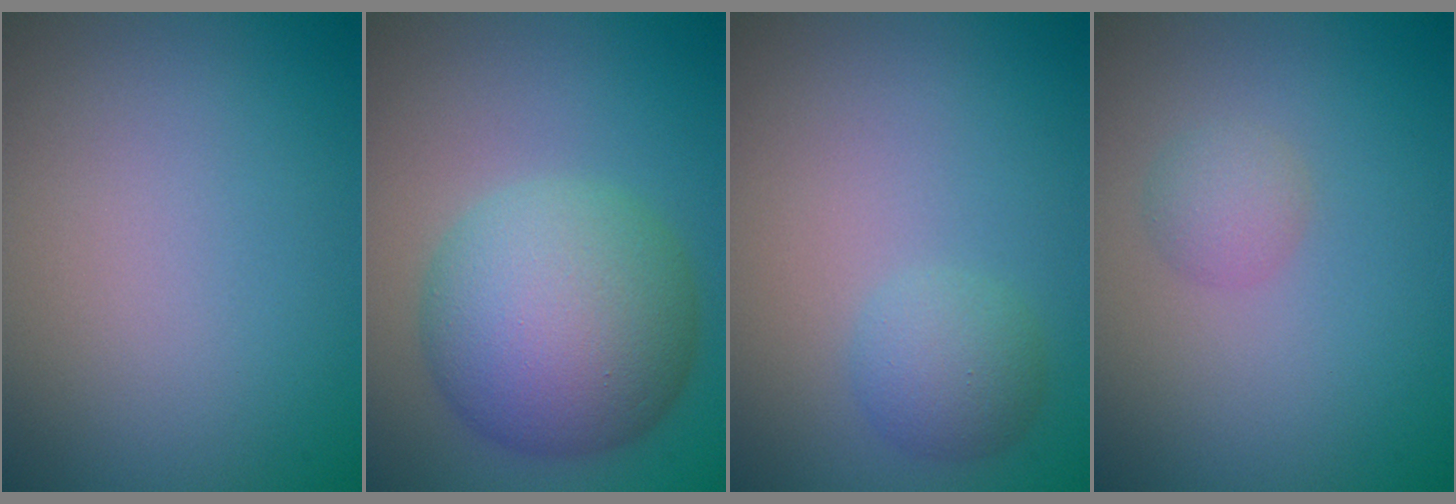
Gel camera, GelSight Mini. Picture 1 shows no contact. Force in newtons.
{"total": 9.9, "press": 9.9, "slide": 0.3}
{"total": 2.3, "press": 2.3, "slide": 0.1}
{"total": 1.7, "press": 1.7, "slide": 0.0}